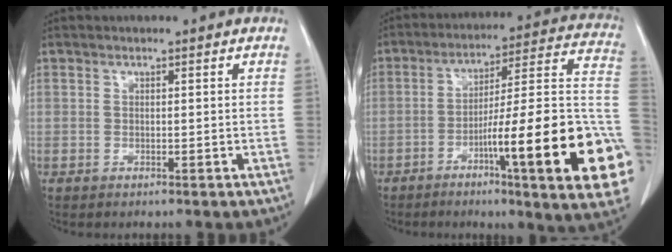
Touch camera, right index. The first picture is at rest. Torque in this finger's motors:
{"motor_torque": [2.14, 0.00, 1.05, 0.17]}